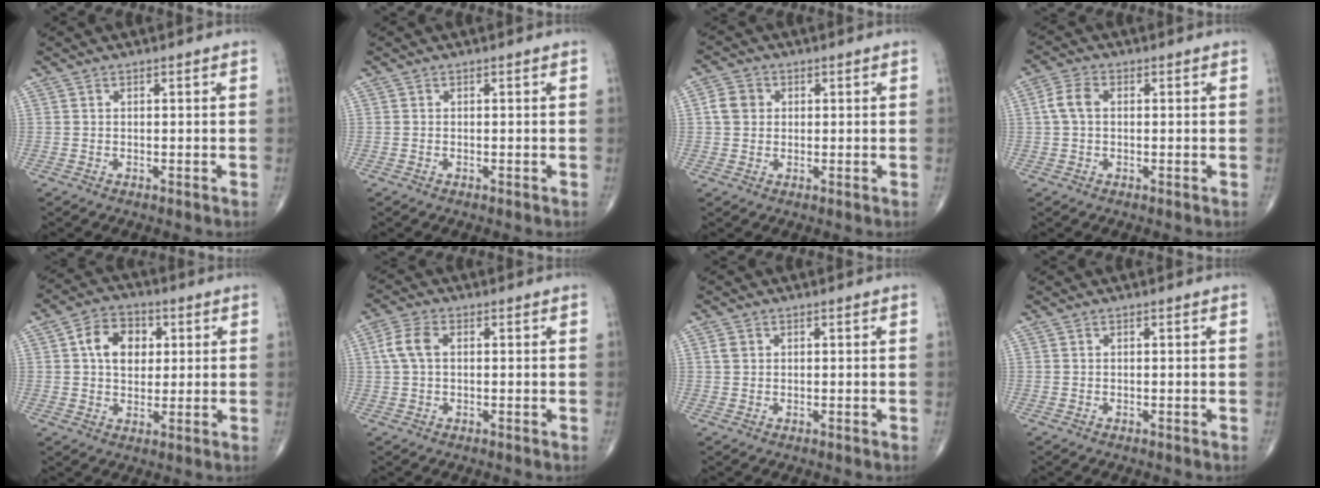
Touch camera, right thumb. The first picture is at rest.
{"total": 0.0}
{"total": 4.1, "force": [0.6, 3.6, 1.9], "torque": [-0.026, 0.007, 0.005]}
{"total": 4.2, "force": [0.5, 2.7, 3.3], "torque": [-0.073, 0.013, 0.005]}
{"total": 9.0, "force": [2.1, 6.6, 5.7], "torque": [-0.065, 0.005, 0.029]}
{"total": 5.0, "force": [0.8, 2.9, 4.0], "torque": [-0.094, 0.014, 0.014]}
{"total": 1.5, "force": [0.4, 1.3, 0.7], "torque": [-0.011, 0.003, 0.009]}
{"total": 0.0}